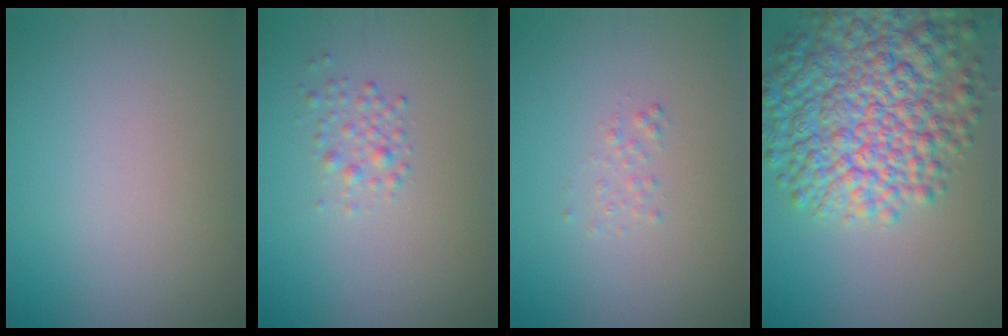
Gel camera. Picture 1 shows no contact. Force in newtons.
{"total": 1.4, "press": 1.4, "slide": 0.0}
{"total": 0.7, "press": 0.7, "slide": 0.1}
{"total": 10.9, "press": 10.9, "slide": 0.4}